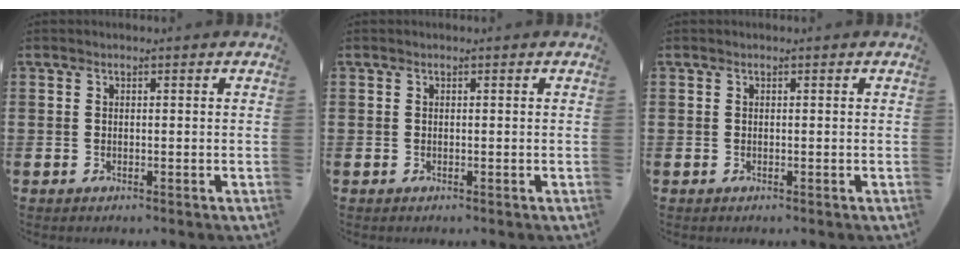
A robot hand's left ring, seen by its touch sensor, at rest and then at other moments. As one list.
[{"total": 0.0}, {"total": 0.0}]